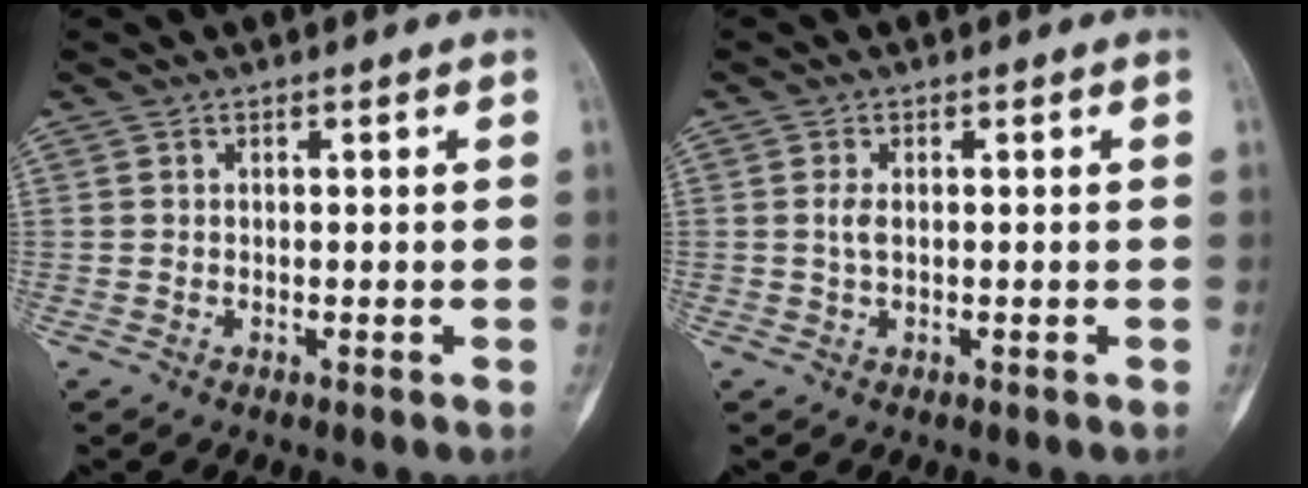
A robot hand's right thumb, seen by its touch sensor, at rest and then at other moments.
{"total": 1.6, "force": [0.1, 0.9, 1.3], "torque": [-0.028, 0.000, 0.001]}